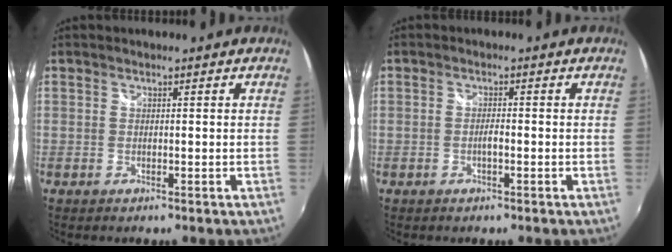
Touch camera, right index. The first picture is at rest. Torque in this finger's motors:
{"motor_torque": [0.47, -0.11, 0.15, 0.03]}